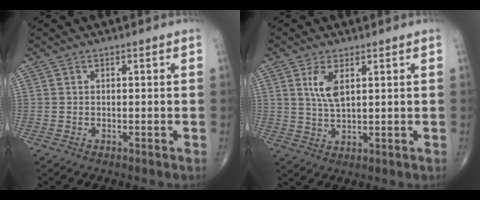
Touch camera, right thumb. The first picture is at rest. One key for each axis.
{"total": 4.9, "fx": 1.8, "fy": 1.9, "fz": 4.1, "tx": -0.081, "ty": -0.009, "tz": 0.041}